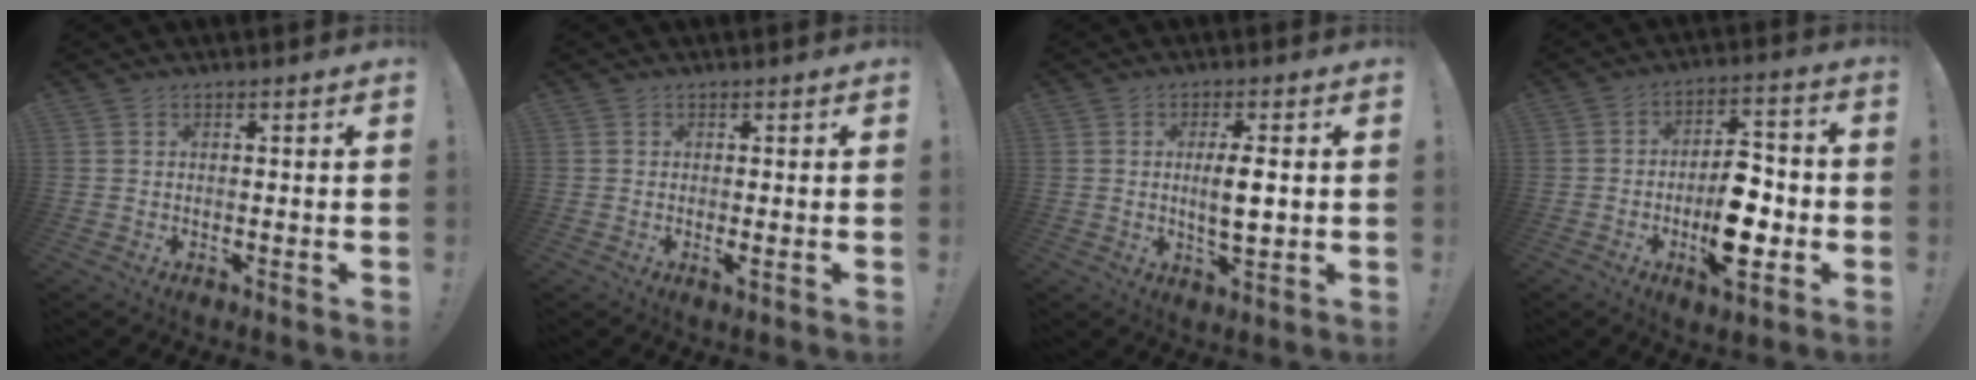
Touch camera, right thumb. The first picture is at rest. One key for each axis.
{"total": 1.5, "fx": 0.1, "fy": -0.3, "fz": 1.5, "tx": -0.021, "ty": -0.005, "tz": 0.001}
{"total": 6.5, "fx": 0.3, "fy": 1.8, "fz": 6.3, "tx": -0.114, "ty": -0.008, "tz": -0.002}
{"total": 14.8, "fx": -4.1, "fy": 6.9, "fz": 12.4, "tx": -0.191, "ty": 0.012, "tz": -0.070}